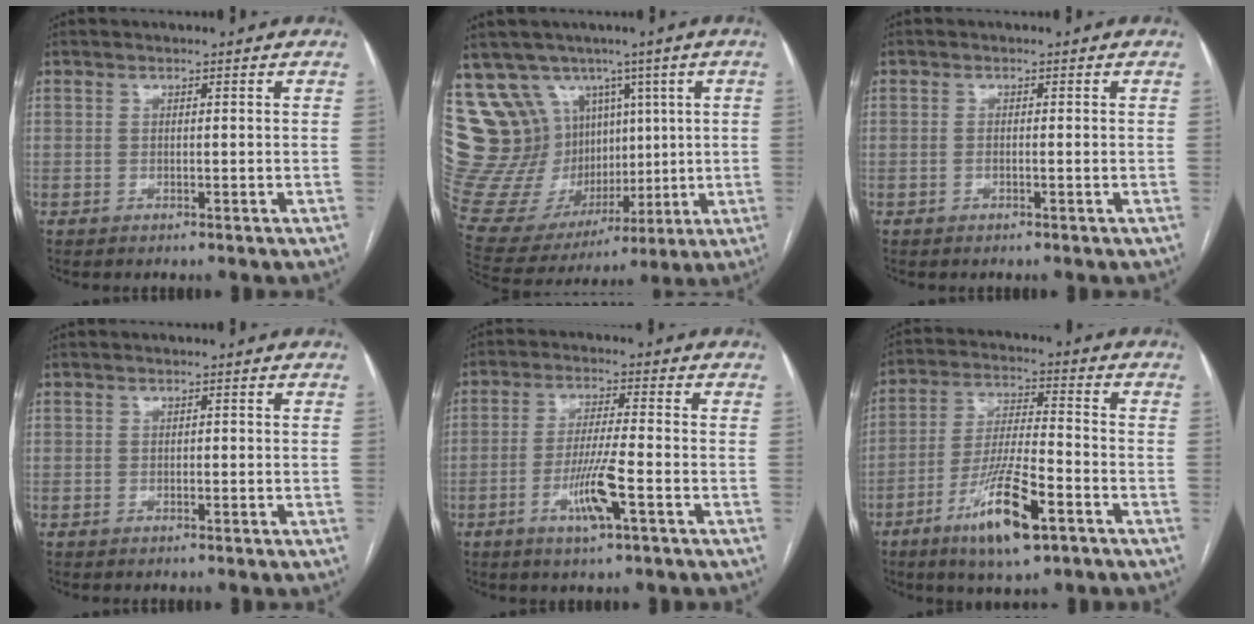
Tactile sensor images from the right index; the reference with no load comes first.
{"total": 21.5, "force": [9.1, 17.5, 8.4], "torque": [-0.191, 0.075, 0.202]}
{"total": 0.7, "force": [-0.2, 0.1, 0.7], "torque": [-0.015, -0.001, -0.001]}
{"total": 0.0}
{"total": 7.4, "force": [-2.9, 0.1, 6.8], "torque": [-0.131, -0.010, -0.054]}
{"total": 12.7, "force": [-6.7, 2.2, 10.6], "torque": [-0.205, -0.016, -0.117]}